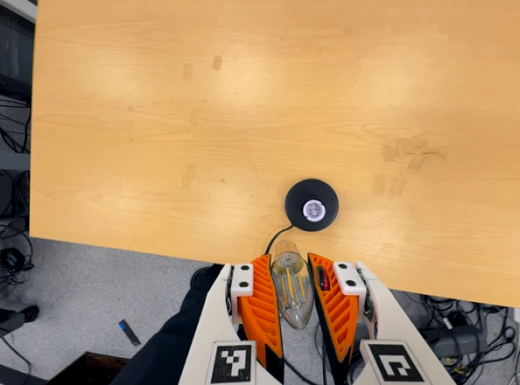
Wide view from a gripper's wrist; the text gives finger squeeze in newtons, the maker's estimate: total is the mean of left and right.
{"total": 19.8, "left": 21.6, "right": 18.0}